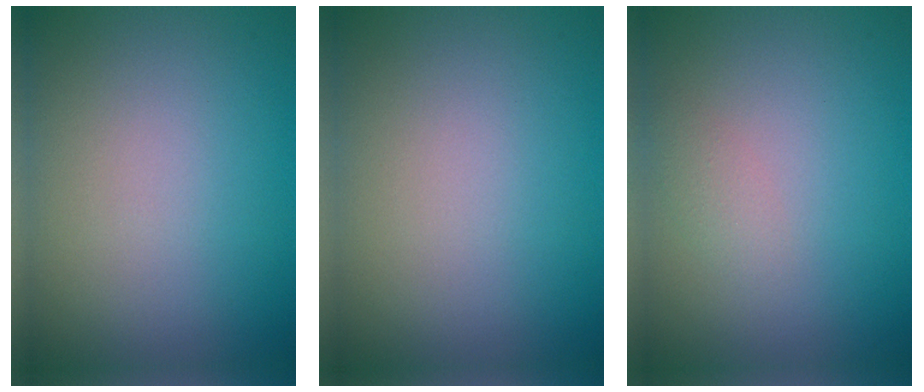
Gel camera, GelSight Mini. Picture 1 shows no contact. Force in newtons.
{"total": 0.0}
{"total": 1.1, "press": 1.1, "slide": 0.0}